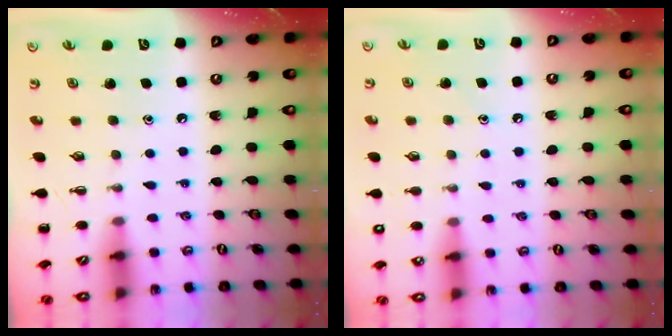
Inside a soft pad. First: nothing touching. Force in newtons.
{"total": 6.7, "press": 6.4, "slide": 2.0}